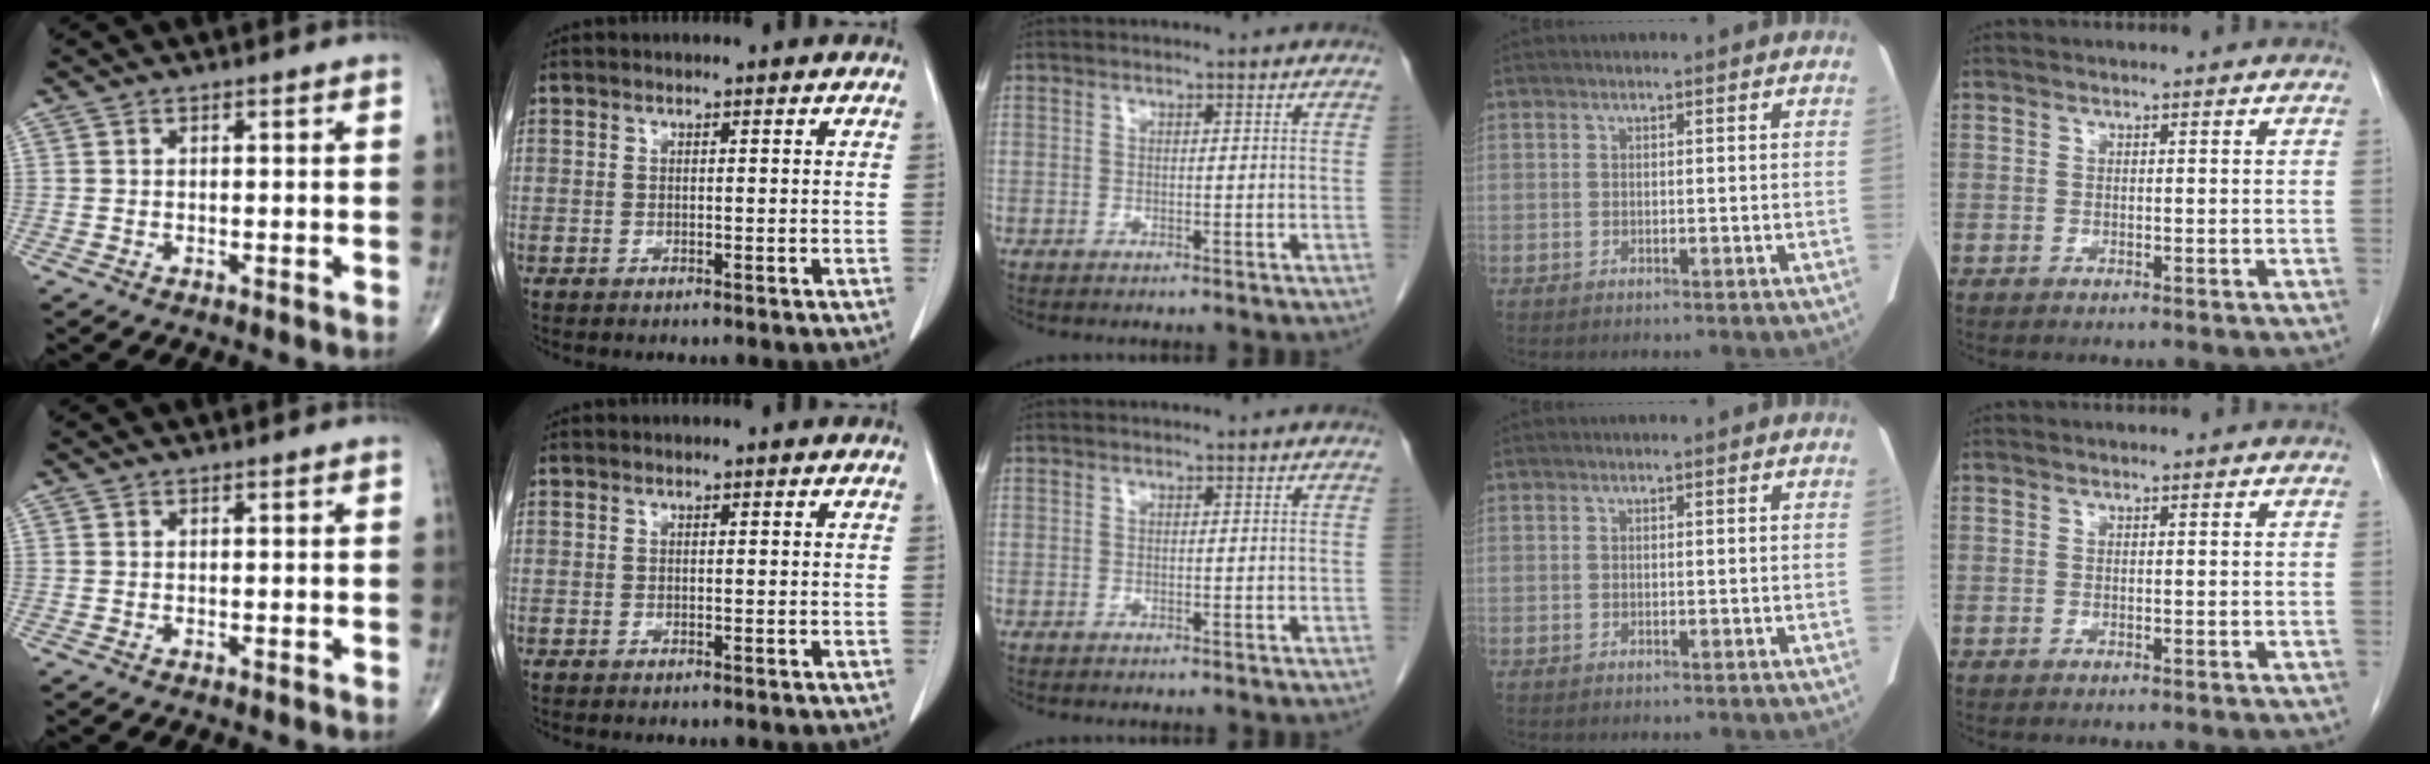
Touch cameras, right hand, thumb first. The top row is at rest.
{}